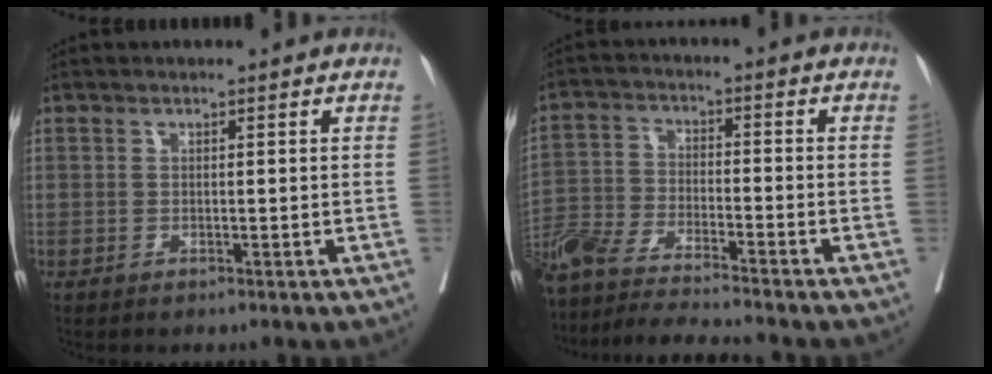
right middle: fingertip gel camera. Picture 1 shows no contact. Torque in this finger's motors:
{"motor_torque": [1.11, -1.02, 0.40, 0.18]}